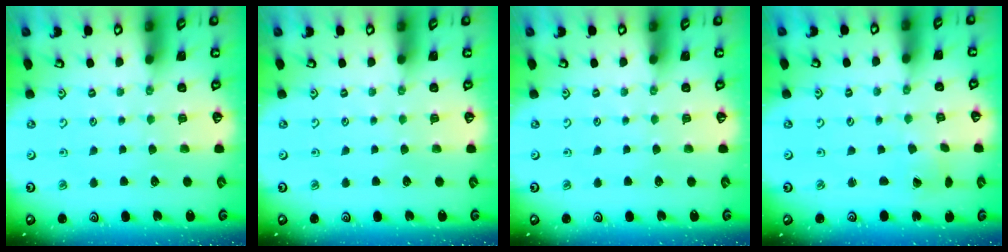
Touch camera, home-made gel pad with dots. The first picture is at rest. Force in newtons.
{"total": 0.0}
{"total": 0.0}
{"total": 0.8, "press": 0.8, "slide": 0.0}